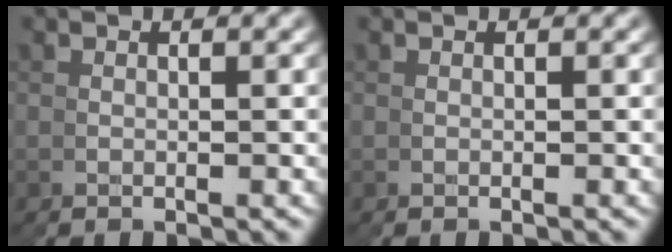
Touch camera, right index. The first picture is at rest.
{"total": 0.0}